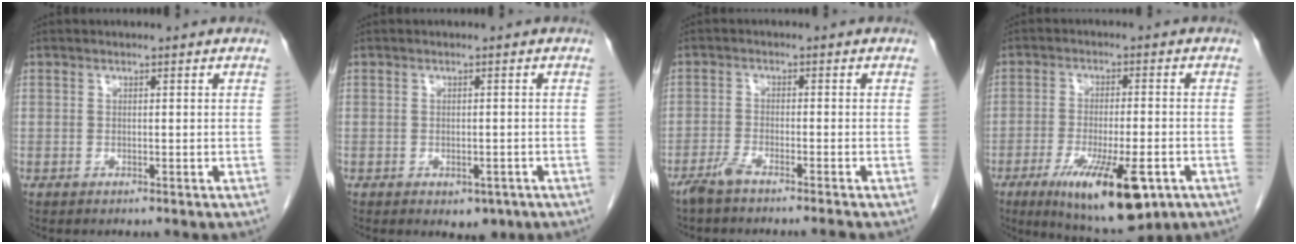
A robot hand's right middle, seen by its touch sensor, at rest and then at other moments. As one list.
[{"total": 3.1, "force": [-1.6, 1.9, 1.8], "torque": [-0.014, 0.000, -0.010]}, {"total": 3.7, "force": [-3.2, -0.5, 1.8], "torque": [-0.036, -0.006, -0.064]}, {"total": 14.4, "force": [-7.2, 3.6, 11.9], "torque": [-0.181, -0.025, -0.102]}]